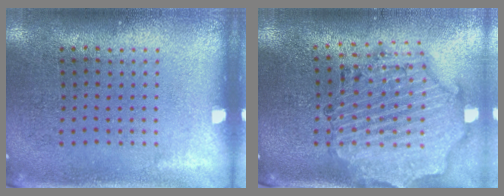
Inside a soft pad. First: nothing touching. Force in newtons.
{"total": 2.1, "press": 2.0, "slide": 0.4}